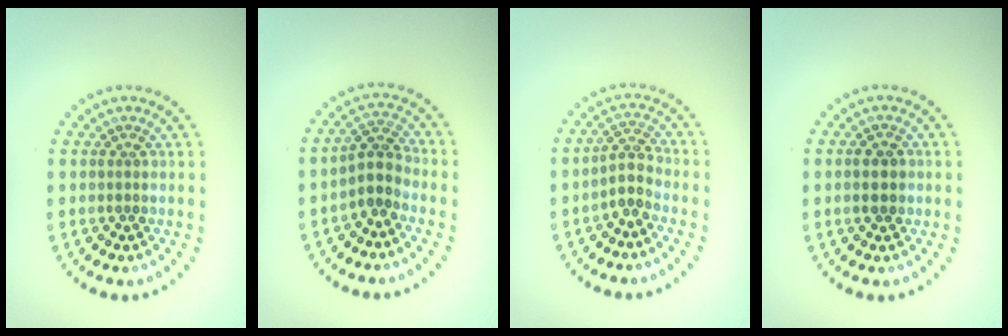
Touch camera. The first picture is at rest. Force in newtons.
{"total": 2.5, "press": 2.0, "slide": 1.5}
{"total": 2.2, "press": 1.7, "slide": 1.4}
{"total": 1.9, "press": 1.9, "slide": 0.0}